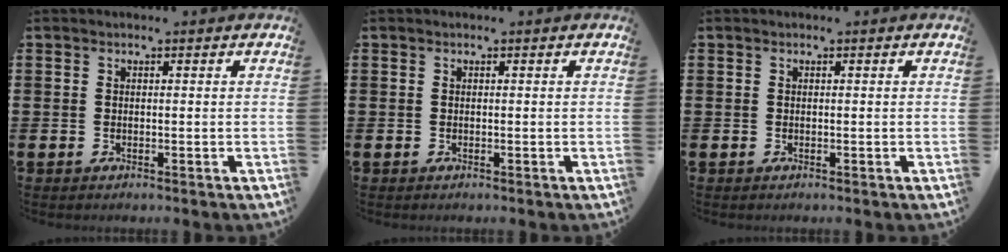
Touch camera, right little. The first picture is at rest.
{"total": 0.0}
{"total": 0.0}